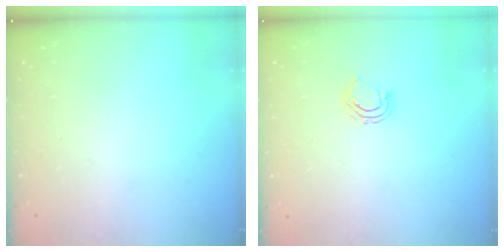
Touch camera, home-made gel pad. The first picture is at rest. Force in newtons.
{"total": 5.6, "press": 5.4, "slide": 1.4}